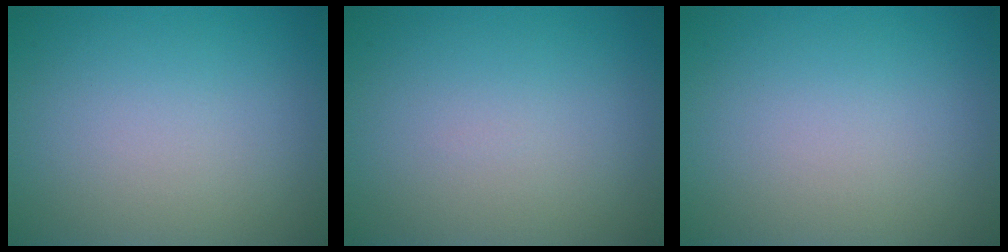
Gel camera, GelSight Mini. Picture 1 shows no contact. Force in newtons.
{"total": 0.0}
{"total": 0.0}